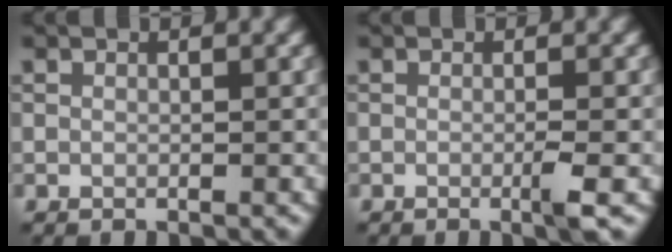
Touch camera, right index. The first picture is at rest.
{"total": 1.7, "force": [-0.5, 0.2, 1.6], "torque": [-0.026, -0.002, -0.013]}